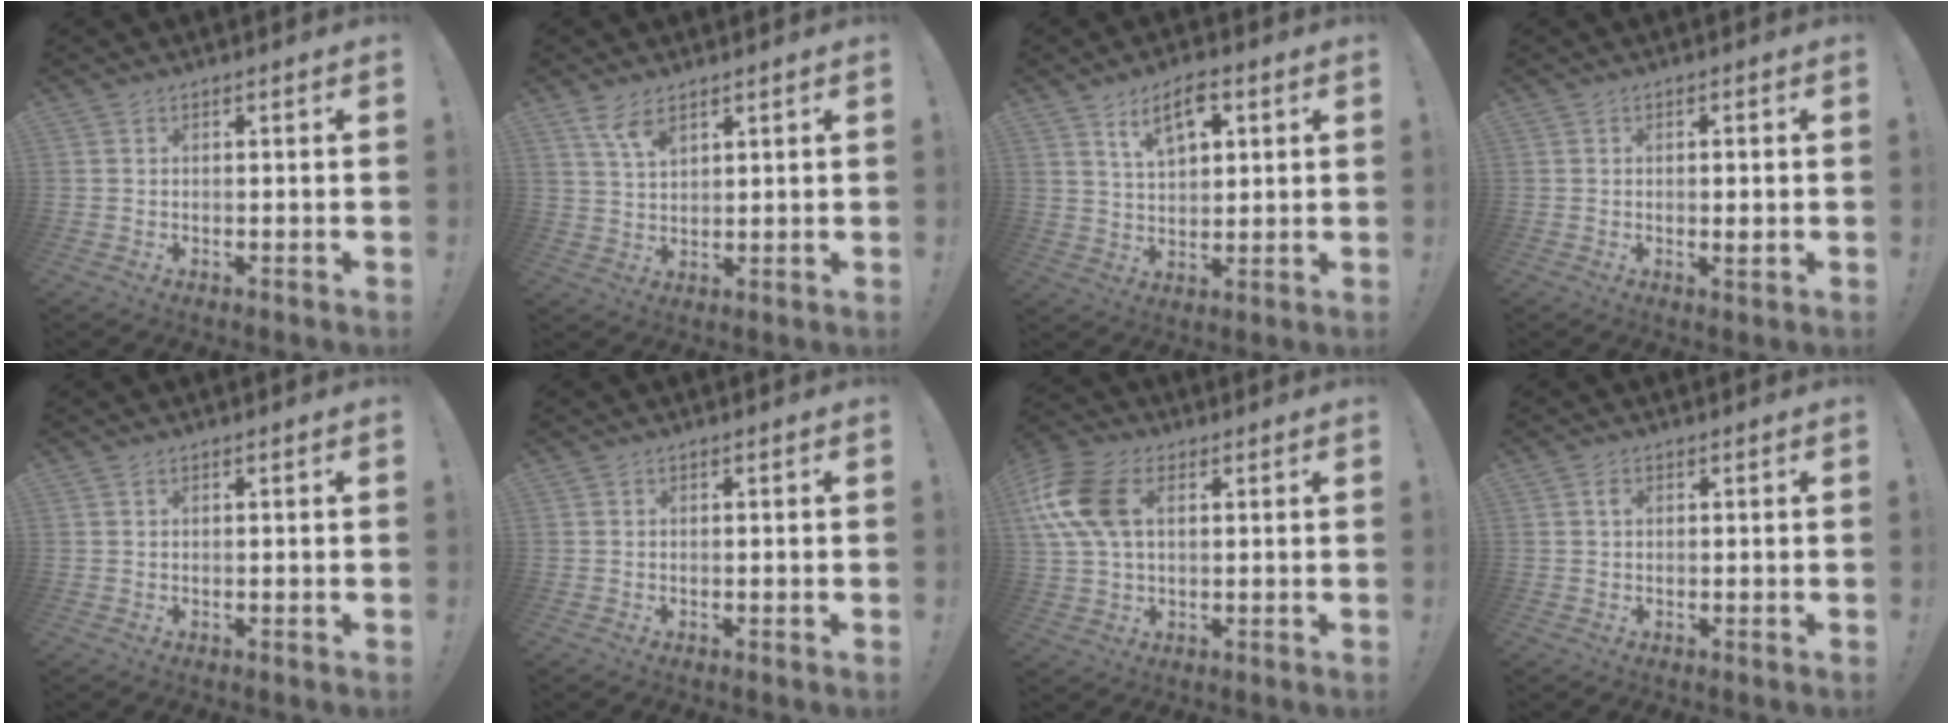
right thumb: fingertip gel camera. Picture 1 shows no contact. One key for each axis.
{"total": 6.0, "fx": 4.1, "fy": 2.3, "fz": 3.8, "tx": -0.067, "ty": -0.022, "tz": 0.074}
{"total": 9.3, "fx": 5.1, "fy": 4.5, "fz": 6.4, "tx": -0.093, "ty": -0.016, "tz": 0.088}
{"total": 2.0, "fx": -0.1, "fy": 0.4, "fz": 2.0, "tx": -0.020, "ty": -0.002, "tz": -0.006}
{"total": 0.0}
{"total": 0.5, "fx": -0.3, "fy": -0.1, "fz": 0.4, "tx": -0.007, "ty": -0.001, "tz": -0.006}
{"total": 15.0, "fx": 3.9, "fy": 9.3, "fz": 11.1, "tx": -0.234, "ty": 0.002, "tz": 0.076}
{"total": 1.2, "fx": 0.2, "fy": 0.8, "fz": 0.8, "tx": -0.009, "ty": 0.002, "tz": 0.001}